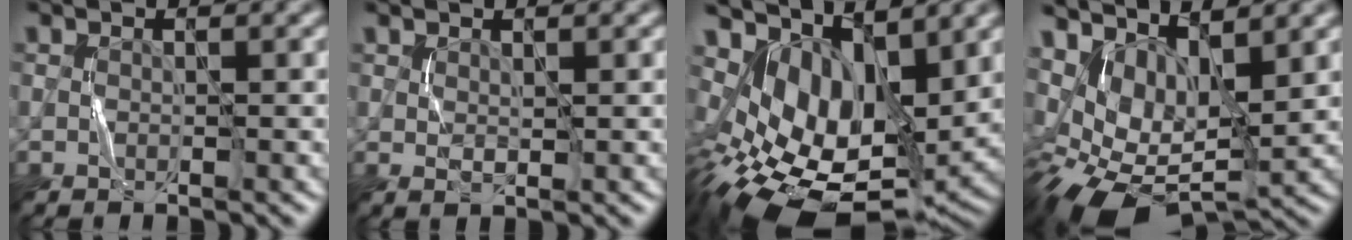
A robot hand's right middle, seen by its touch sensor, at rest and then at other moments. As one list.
[{"total": 1.0, "force": [0.5, 0.4, 0.8], "torque": [-0.019, -0.002, 0.015]}, {"total": 12.3, "force": [2.5, 7.1, 9.7], "torque": [-0.179, -0.018, 0.061]}, {"total": 10.4, "force": [0.9, 5.8, 8.6], "torque": [-0.158, -0.010, 0.025]}]